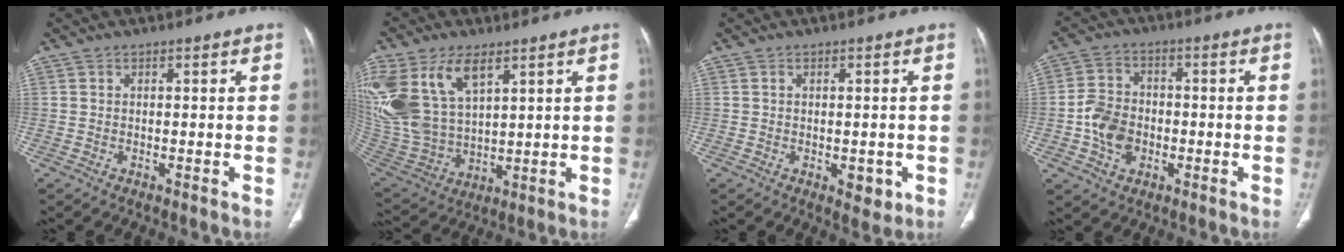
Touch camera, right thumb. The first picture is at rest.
{"total": 19.6, "force": [8.8, 11.1, 13.6], "torque": [-0.294, -0.021, 0.183]}
{"total": 3.4, "force": [-1.0, 1.9, 2.6], "torque": [-0.019, -0.003, -0.005]}
{"total": 8.2, "force": [-1.9, 6.4, 4.8], "torque": [-0.071, 0.016, -0.039]}